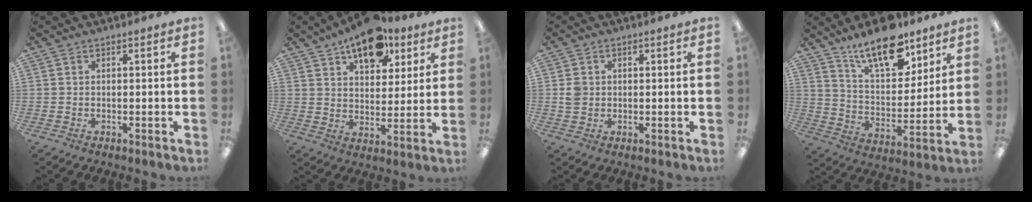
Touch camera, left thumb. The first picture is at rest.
{"total": 14.8, "force": [9.8, 7.8, 7.9], "torque": [-0.100, -0.051, 0.170]}
{"total": 2.7, "force": [0.3, 2.4, 1.2], "torque": [-0.016, 0.002, 0.003]}
{"total": 17.0, "force": [12.6, 7.1, 9.0], "torque": [-0.151, -0.069, 0.218]}